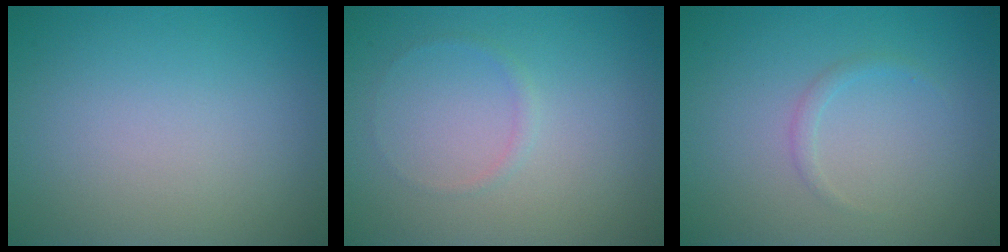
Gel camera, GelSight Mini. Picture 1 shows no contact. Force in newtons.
{"total": 0.7, "press": 0.7, "slide": 0.1}
{"total": 0.8, "press": 0.8, "slide": 0.1}